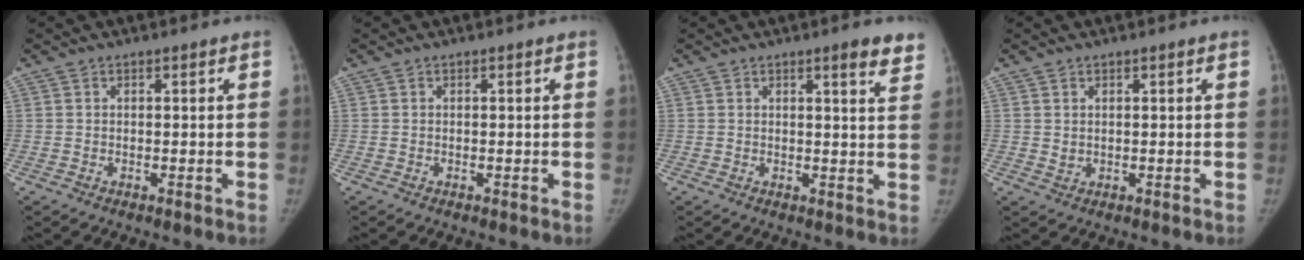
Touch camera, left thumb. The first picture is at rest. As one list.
[{"total": 0.0}, {"total": 5.4, "force": [3.8, 0.8, 3.8], "torque": [-0.034, -0.017, 0.043]}, {"total": 1.3, "force": [0.6, 0.8, 0.8], "torque": [-0.007, -0.006, 0.017]}]